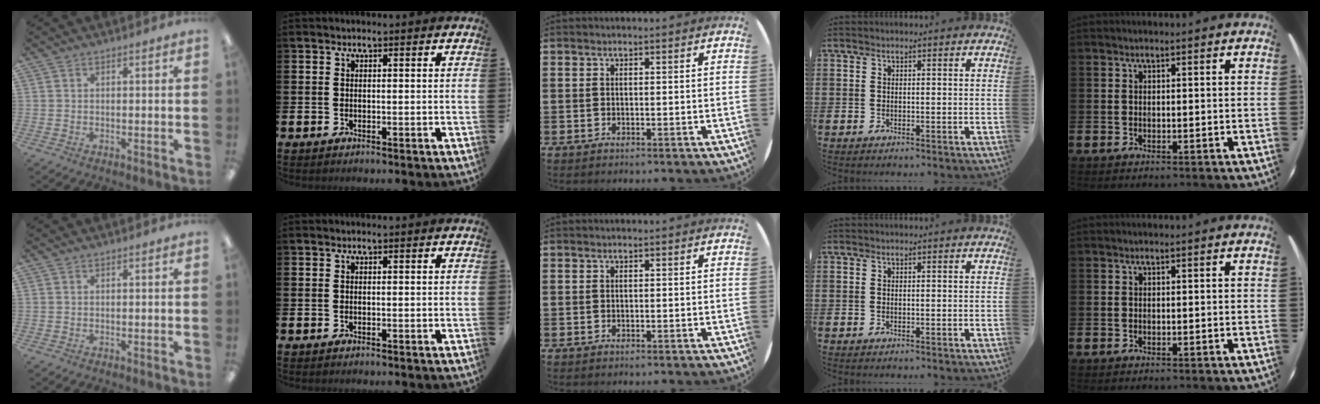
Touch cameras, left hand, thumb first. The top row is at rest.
{}